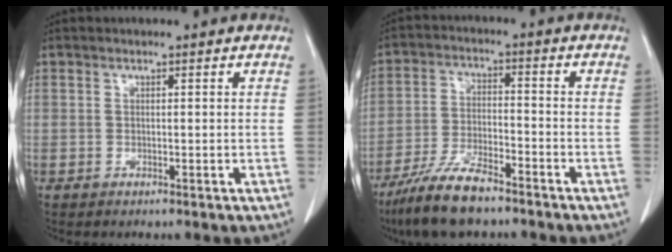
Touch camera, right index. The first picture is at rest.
{"total": 9.9, "force": [-7.6, 2.2, 6.0], "torque": [-0.118, -0.020, -0.142]}